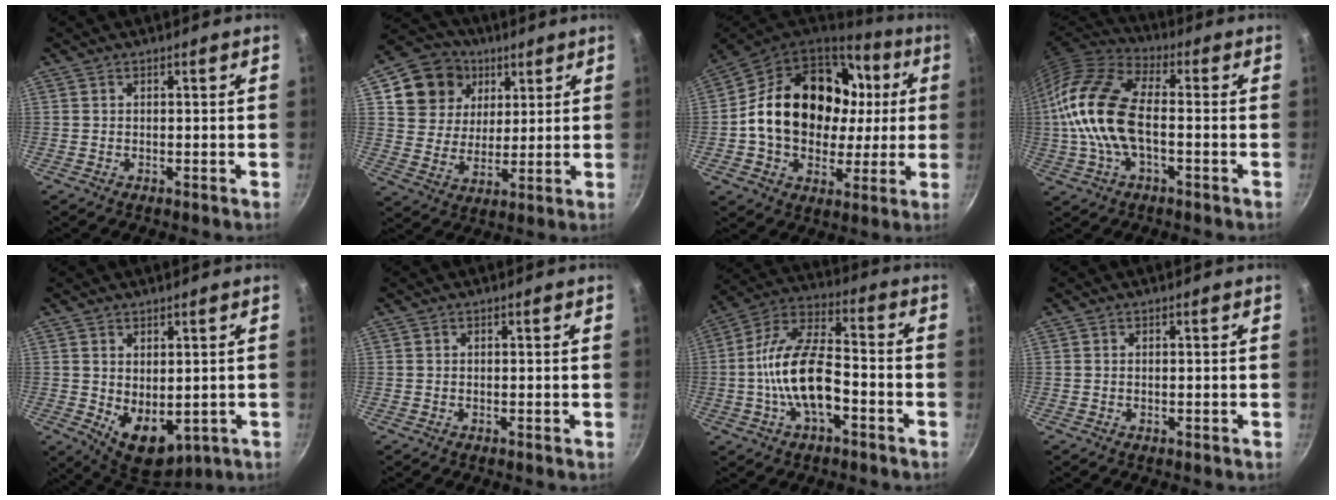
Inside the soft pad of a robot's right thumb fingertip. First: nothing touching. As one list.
[{"total": 13.2, "force": [5.6, 10.9, 4.8], "torque": [-0.055, -0.008, 0.094]}, {"total": 25.9, "force": [3.2, 19.5, 16.8], "torque": [-0.266, 0.033, 0.059]}, {"total": 17.2, "force": [-1.3, 8.9, 14.7], "torque": [-0.288, 0.033, -0.041]}, {"total": 9.1, "force": [-0.4, 5.8, 6.9], "torque": [-0.080, -0.018, 0.017]}, {"total": 0.0}, {"total": 15.6, "force": [-4.0, 7.4, 13.1], "torque": [-0.226, 0.047, -0.086]}, {"total": 0.0}]